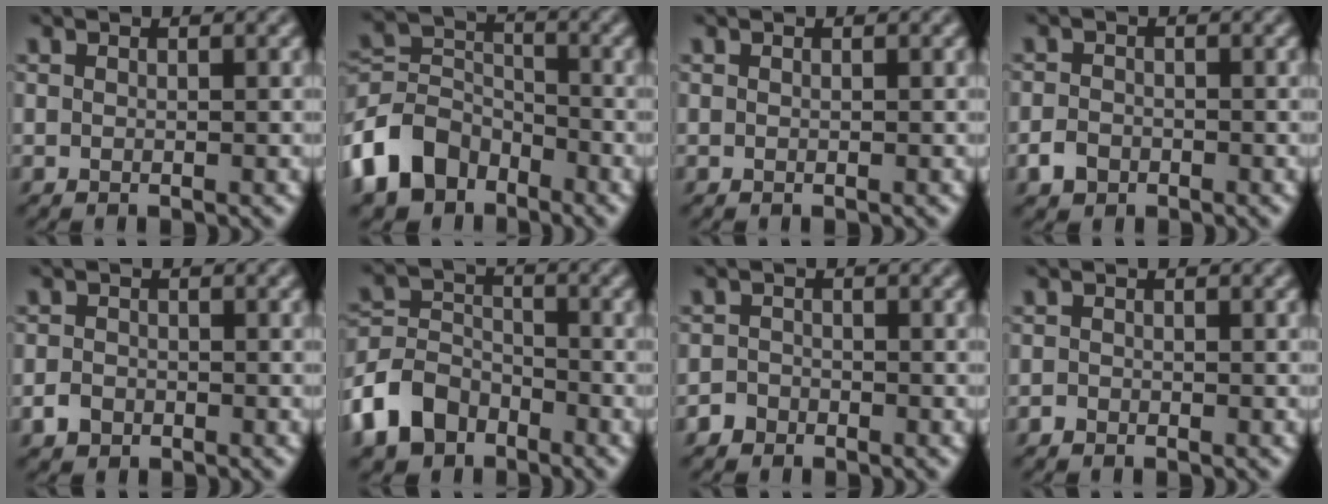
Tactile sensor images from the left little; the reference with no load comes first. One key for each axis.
{"total": 7.1, "fx": -4.4, "fy": 4.8, "fz": 2.9, "tx": -0.059, "ty": 0.005, "tz": -0.102}
{"total": 0.0}
{"total": 1.8, "fx": -1.0, "fy": 1.3, "fz": 0.6, "tx": -0.011, "ty": 0.001, "tz": -0.023}
{"total": 1.4, "fx": -0.8, "fy": 1.1, "fz": 0.5, "tx": -0.007, "ty": 0.001, "tz": -0.018}
{"total": 6.1, "fx": -3.9, "fy": 4.2, "fz": 2.3, "tx": -0.055, "ty": 0.006, "tz": -0.090}
{"total": 1.5, "fx": -1.1, "fy": 1.0, "fz": 0.1, "tx": 0.010, "ty": 0.005, "tz": -0.022}
{"total": 0.6, "fx": -0.5, "fy": 0.4, "fz": 0.0, "tx": 0.002, "ty": -0.002, "tz": -0.010}